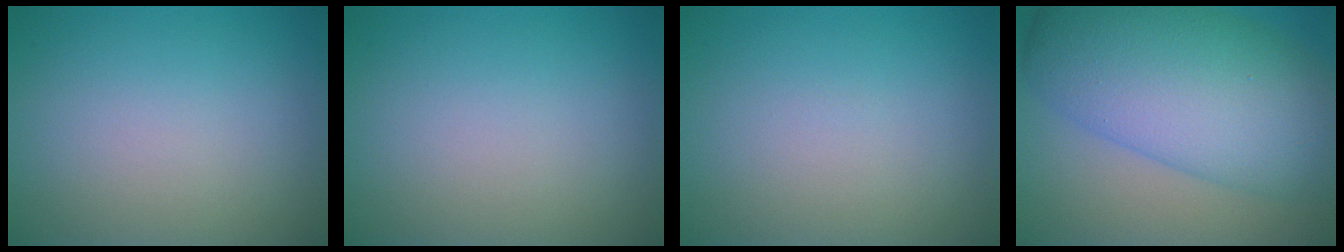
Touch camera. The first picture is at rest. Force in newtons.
{"total": 0.0}
{"total": 0.0}
{"total": 12.1, "press": 12.1, "slide": 0.2}